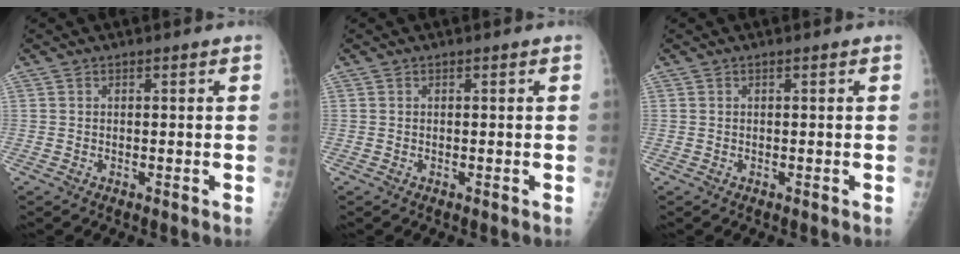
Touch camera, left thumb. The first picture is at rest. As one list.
[{"total": 0.0}, {"total": 0.0}]